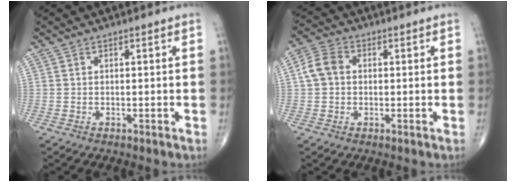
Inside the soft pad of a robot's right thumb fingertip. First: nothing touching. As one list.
[{"total": 5.3, "force": [0.5, 4.2, 3.3], "torque": [-0.063, 0.016, 0.002]}]